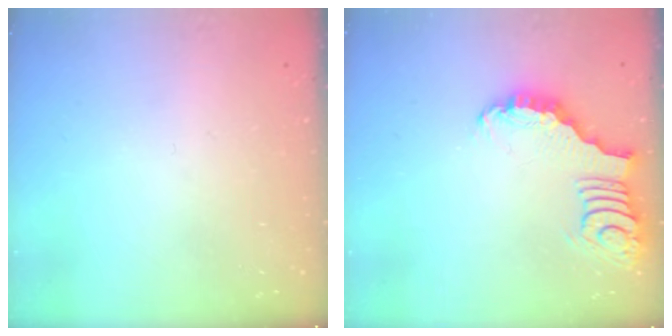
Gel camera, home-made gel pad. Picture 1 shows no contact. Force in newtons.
{"total": 3.4, "press": 3.4, "slide": 0.3}